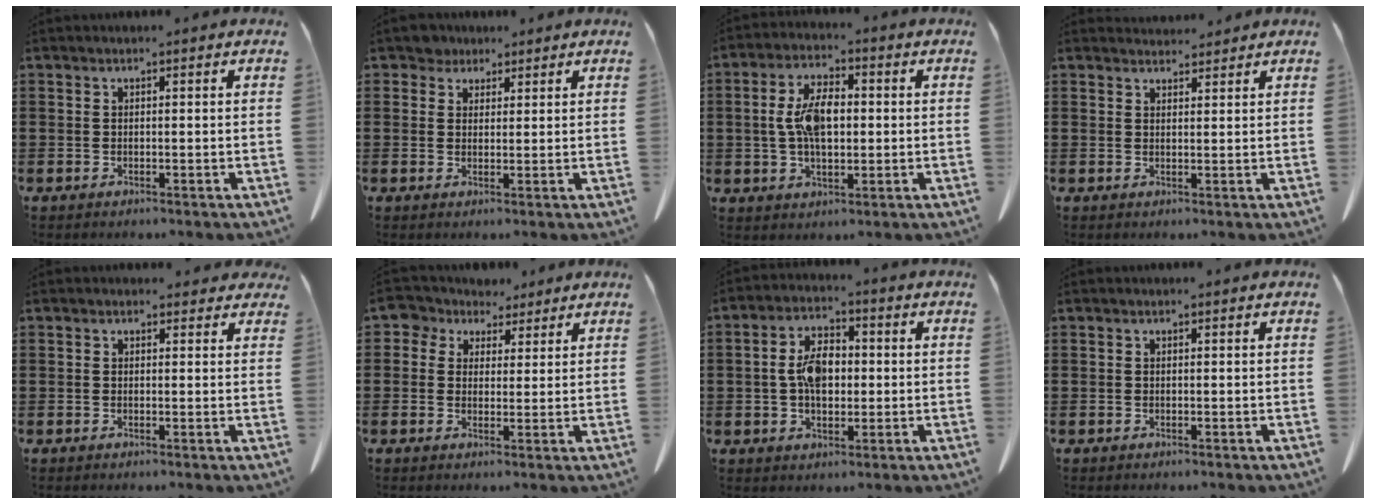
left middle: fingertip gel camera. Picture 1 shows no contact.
{"total": 2.7, "force": [2.1, 1.6, 0.4], "torque": [-0.018, 0.009, 0.041]}
{"total": 8.0, "force": [0.4, 3.9, 6.9], "torque": [-0.147, 0.011, 0.003]}
{"total": 2.3, "force": [2.3, 0.5, 0.0], "torque": [0.002, -0.007, 0.042]}
{"total": 1.2, "force": [1.0, 0.7, 0.4], "torque": [-0.002, 0.004, 0.017]}
{"total": 4.5, "force": [2.9, 3.4, 0.5], "torque": [-0.037, -0.002, 0.051]}
{"total": 6.5, "force": [0.0, 3.8, 5.3], "torque": [-0.111, 0.014, -0.004]}
{"total": 0.0}